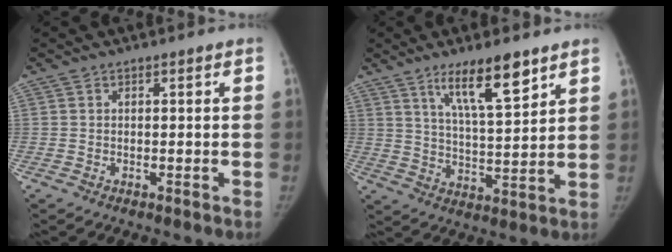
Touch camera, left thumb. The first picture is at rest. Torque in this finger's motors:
{"motor_torque": [1.07, 0.48, 0.66, -0.86, 0.26]}